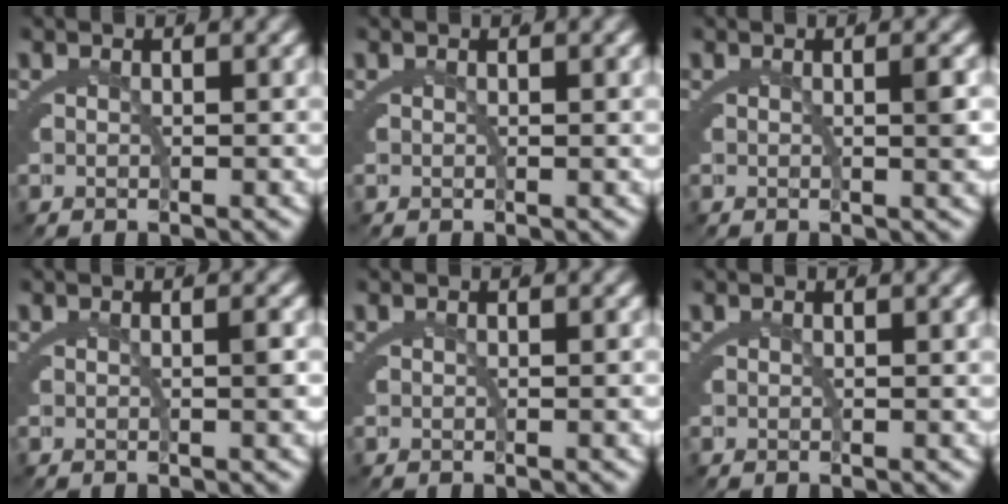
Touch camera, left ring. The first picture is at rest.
{"total": 0.0}
{"total": 1.3, "force": [-0.1, -0.3, 1.3], "torque": [-0.016, -0.004, 0.001]}
{"total": 0.9, "force": [-0.2, -0.3, 0.8], "torque": [-0.011, -0.002, -0.001]}
{"total": 0.0}
{"total": 0.0}